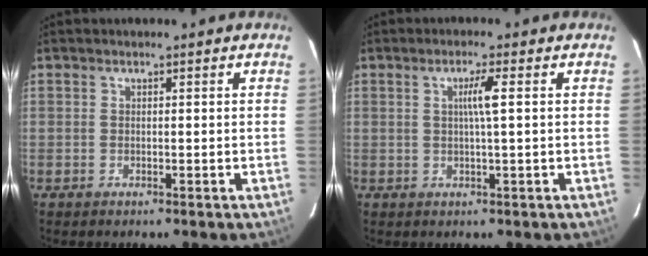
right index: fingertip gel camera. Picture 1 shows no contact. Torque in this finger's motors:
{"motor_torque": [0.24, 0.03, 0.06, 0.06]}